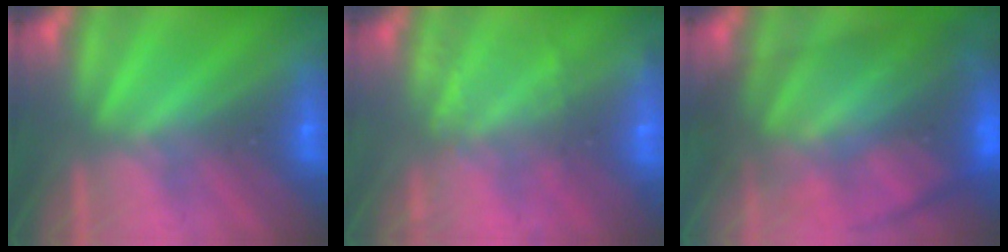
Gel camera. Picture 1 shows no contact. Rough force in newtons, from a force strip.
{"total": 2.3}
{"total": 7.8}